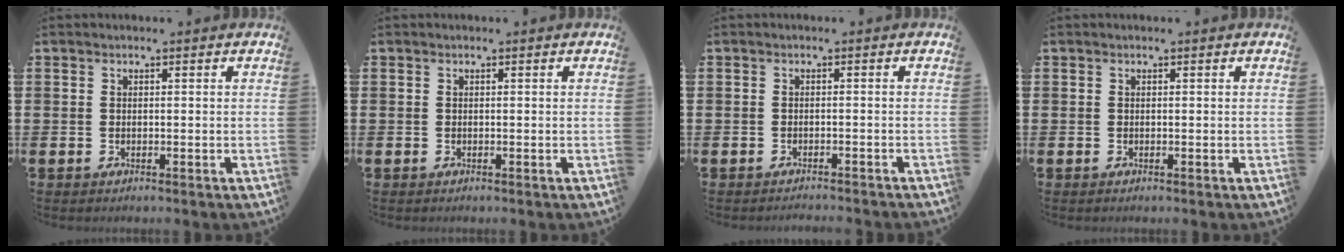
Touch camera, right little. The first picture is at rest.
{"total": 0.0}
{"total": 0.9, "force": [-0.9, -0.2, 0.0], "torque": [-0.001, 0.001, -0.018]}
{"total": 0.0}